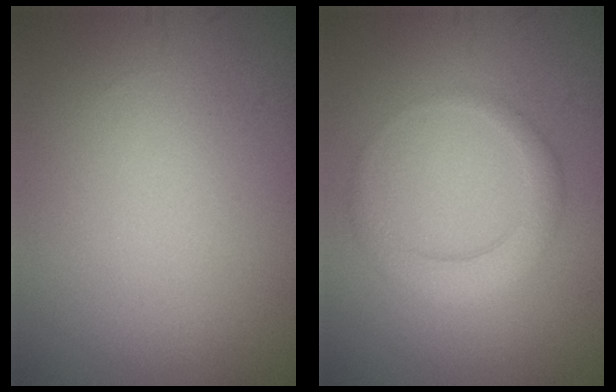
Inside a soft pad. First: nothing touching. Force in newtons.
{"total": 2.8, "press": 2.8, "slide": 0.1}